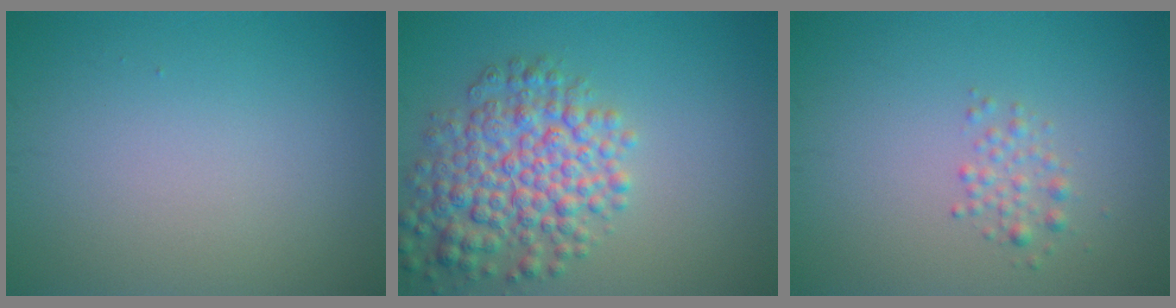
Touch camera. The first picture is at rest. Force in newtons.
{"total": 6.4, "press": 6.4, "slide": 0.2}
{"total": 1.4, "press": 1.4, "slide": 0.0}